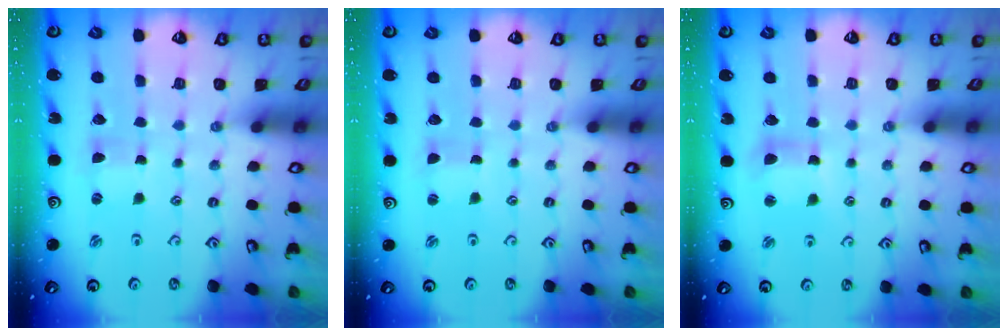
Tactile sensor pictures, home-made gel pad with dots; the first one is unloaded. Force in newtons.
{"total": 0.6, "press": 0.6, "slide": 0.0}
{"total": 6.1, "press": 6.1, "slide": 0.7}